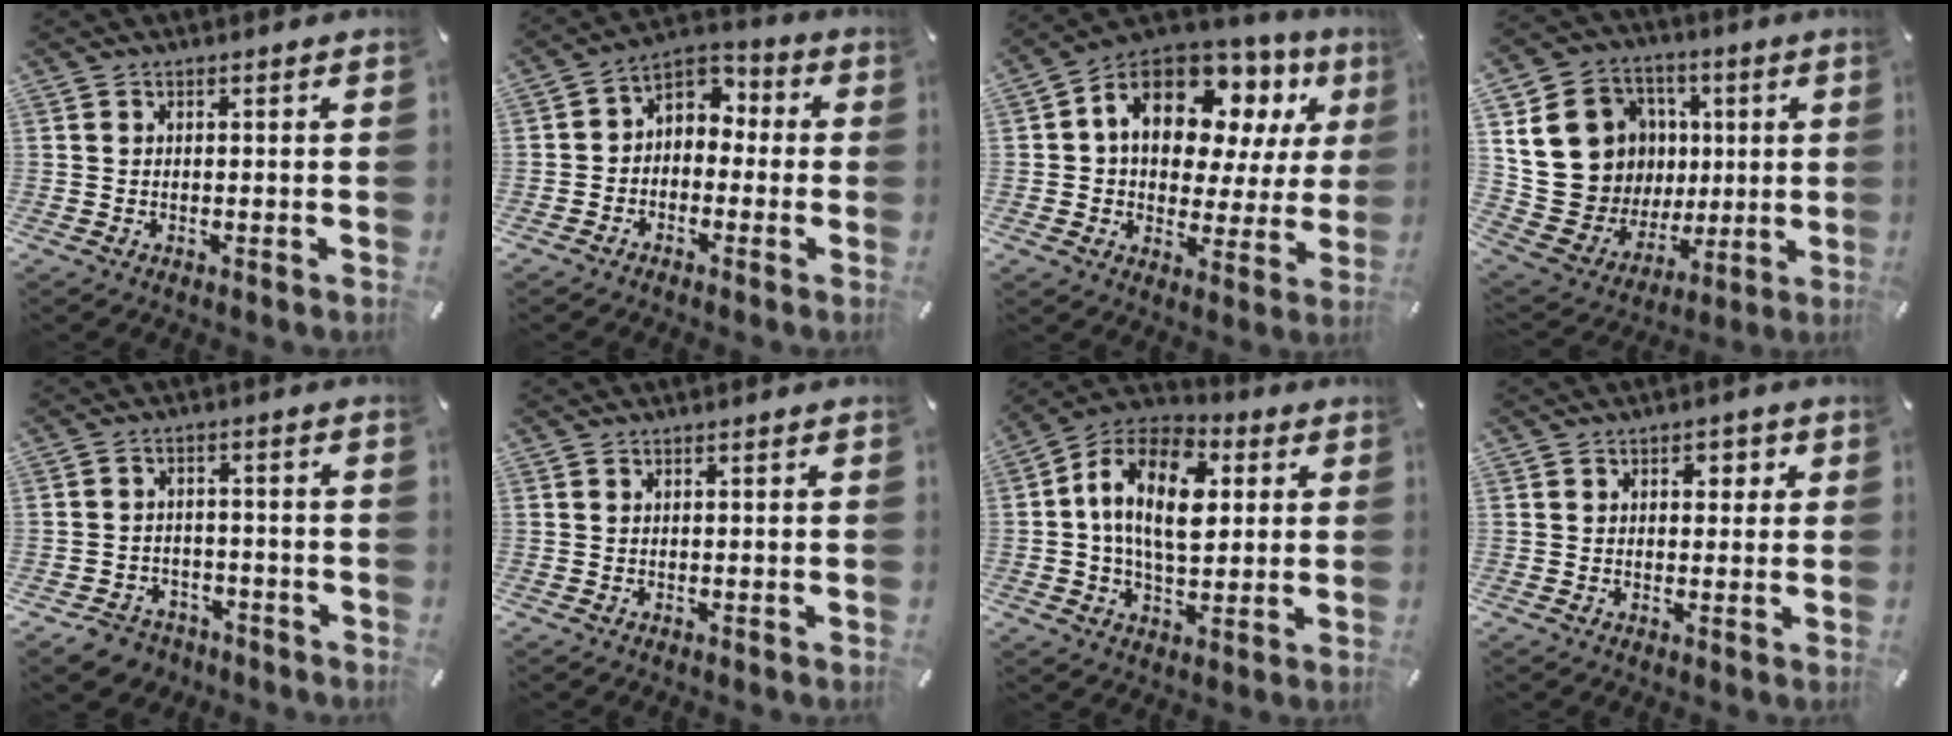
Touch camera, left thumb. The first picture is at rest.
{"total": 5.5, "force": [-1.2, 5.1, 1.6], "torque": [-0.023, 0.012, -0.025]}
{"total": 15.7, "force": [7.1, 10.4, 9.4], "torque": [-0.158, -0.040, 0.124]}
{"total": 19.5, "force": [4.5, 17.8, 6.7], "torque": [-0.118, -0.023, 0.123]}
{"total": 5.0, "force": [-3.4, 3.5, 0.9], "torque": [-0.025, 0.017, -0.068]}
{"total": 0.0}
{"total": 16.2, "force": [2.8, 10.5, 12.0], "torque": [-0.239, -0.002, 0.045]}
{"total": 4.6, "force": [1.3, 3.2, 3.0], "torque": [-0.019, -0.008, 0.007]}